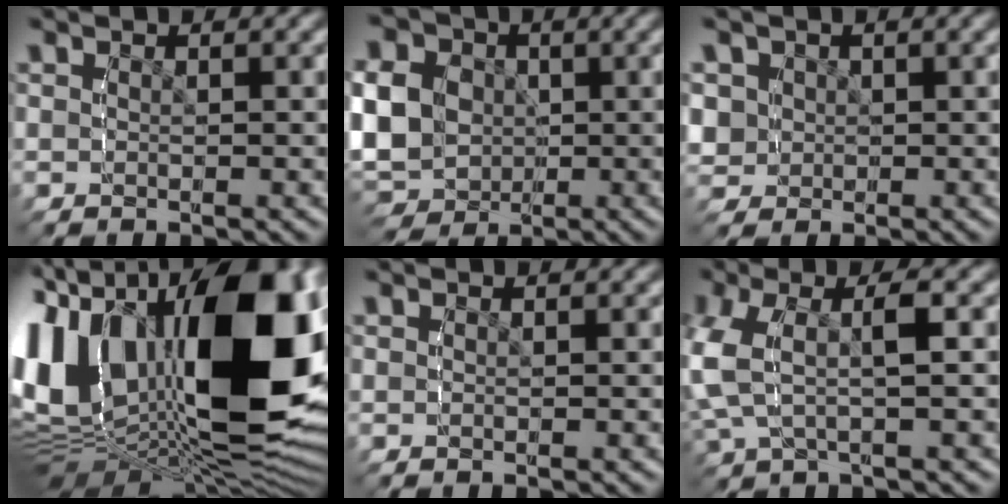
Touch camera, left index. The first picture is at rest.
{"total": 10.1, "force": [-0.7, 8.9, 4.6], "torque": [-0.120, -0.036, -0.012]}
{"total": 4.7, "force": [-0.2, 4.5, 1.1], "torque": [-0.050, -0.020, 0.003]}
{"total": 25.9, "force": [-2.1, 17.1, 19.3], "torque": [-0.358, -0.046, -0.022]}
{"total": 0.0}
{"total": 7.0, "force": [-0.5, 4.8, 5.1], "torque": [-0.131, -0.005, -0.011]}